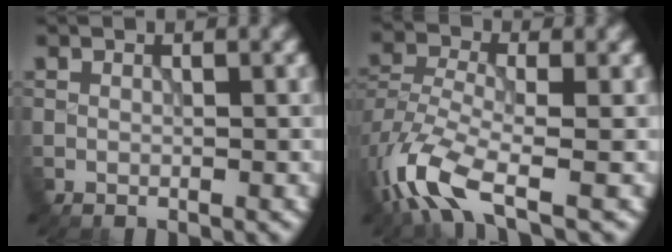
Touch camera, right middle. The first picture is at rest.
{"total": 7.5, "force": [-4.5, 2.8, 5.3], "torque": [-0.124, -0.010, -0.100]}